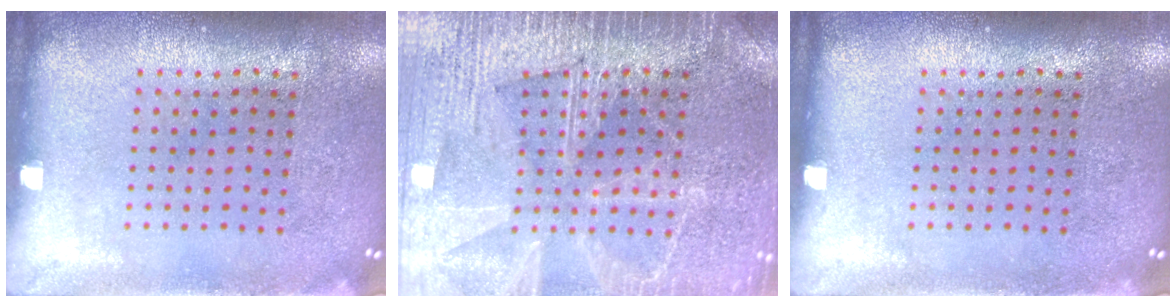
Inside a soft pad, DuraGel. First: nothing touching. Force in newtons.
{"total": 5.6, "press": 5.5, "slide": 0.7}
{"total": 0.0}